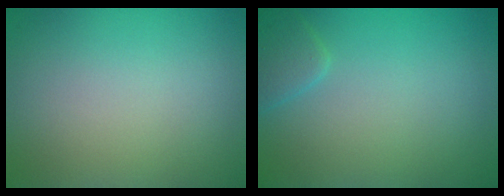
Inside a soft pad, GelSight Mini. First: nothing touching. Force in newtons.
{"total": 1.8, "press": 1.8, "slide": 0.1}